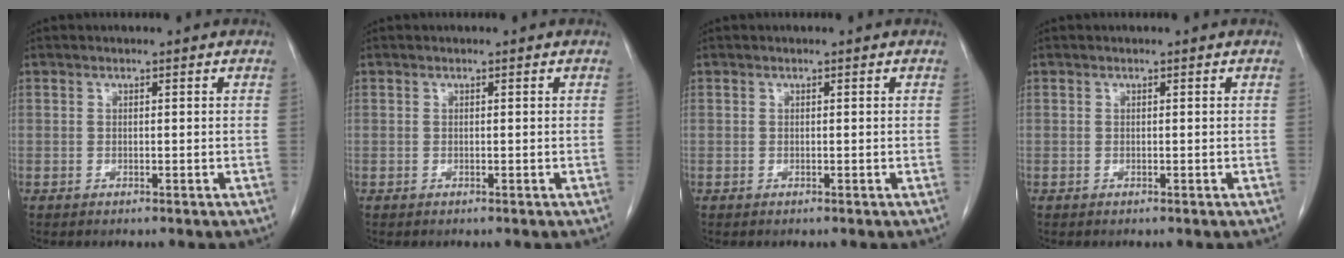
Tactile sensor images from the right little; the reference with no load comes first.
{"total": 0.0}
{"total": 0.0}
{"total": 0.0}